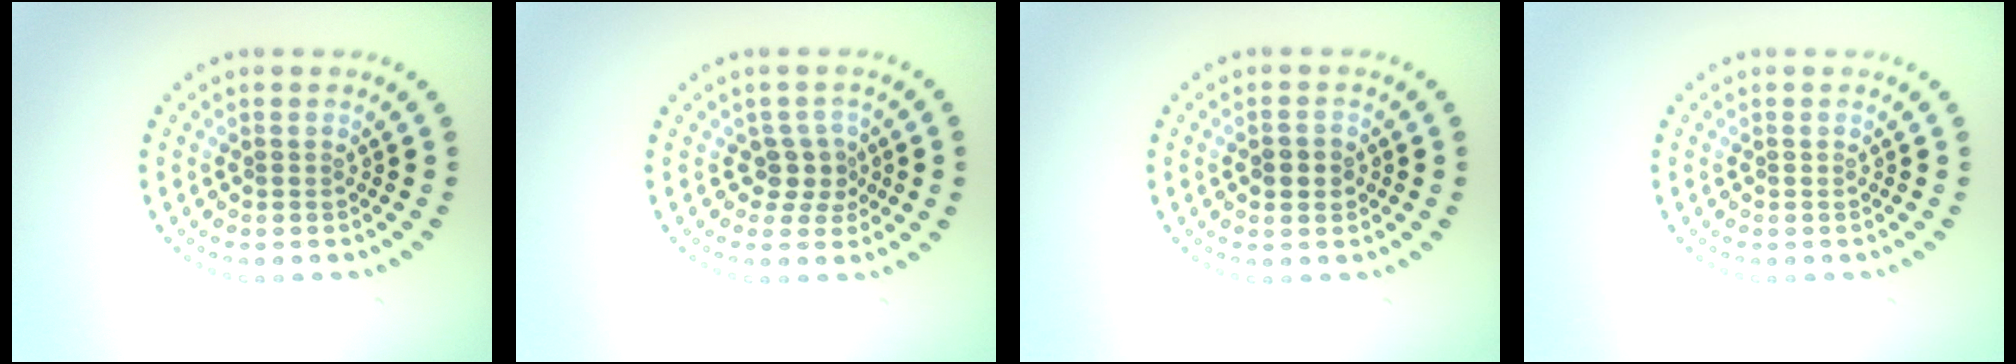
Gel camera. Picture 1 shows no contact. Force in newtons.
{"total": 2.5, "press": 2.0, "slide": 1.5}
{"total": 1.9, "press": 1.9, "slide": 0.0}
{"total": 0.0}